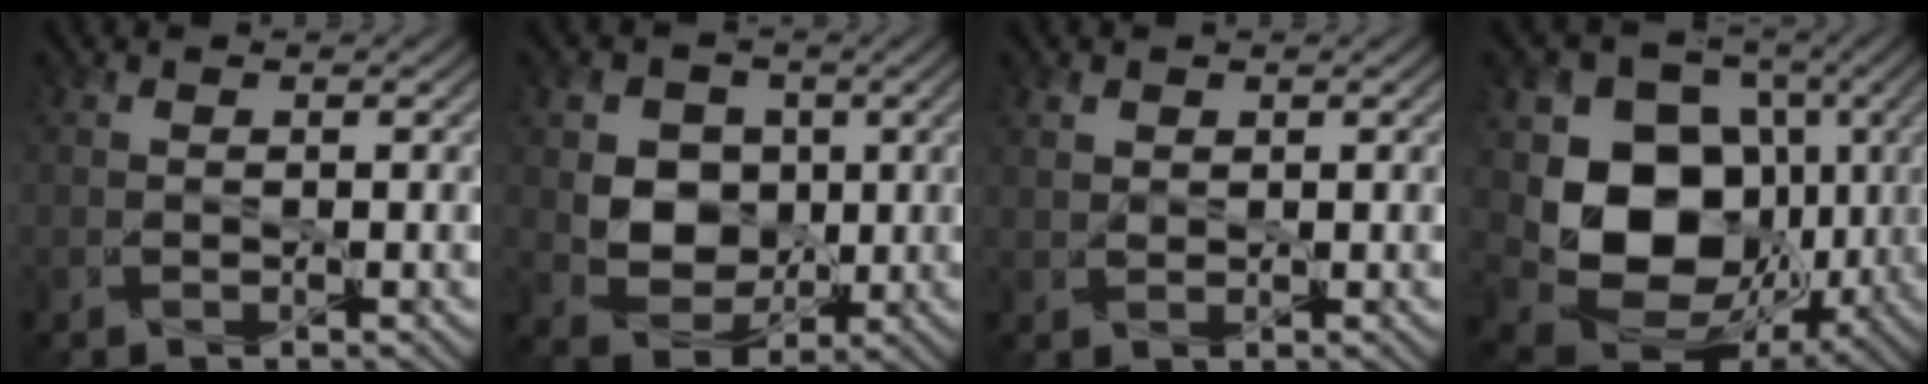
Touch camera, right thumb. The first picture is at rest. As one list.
[{"total": 6.9, "force": [1.1, 5.9, 3.3], "torque": [-0.089, -0.001, 0.016]}, {"total": 1.5, "force": [0.7, 1.1, 0.7], "torque": [-0.018, -0.001, 0.017]}, {"total": 13.2, "force": [0.0, 10.9, 7.4], "torque": [-0.142, -0.022, -0.005]}]